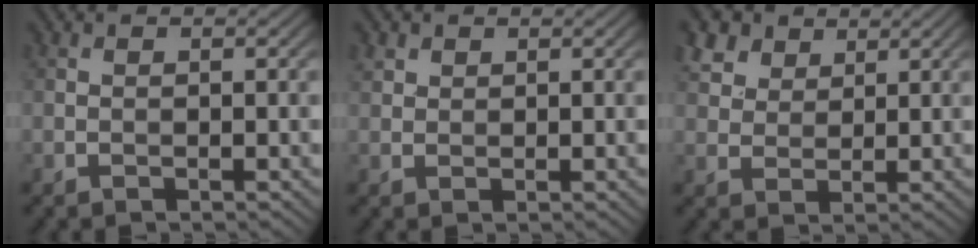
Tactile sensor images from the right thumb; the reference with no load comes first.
{"total": 1.3, "force": [0.9, 0.9, 0.2], "torque": [-0.008, 0.002, 0.018]}
{"total": 5.5, "force": [3.6, 3.5, 2.3], "torque": [-0.073, 0.003, 0.081]}